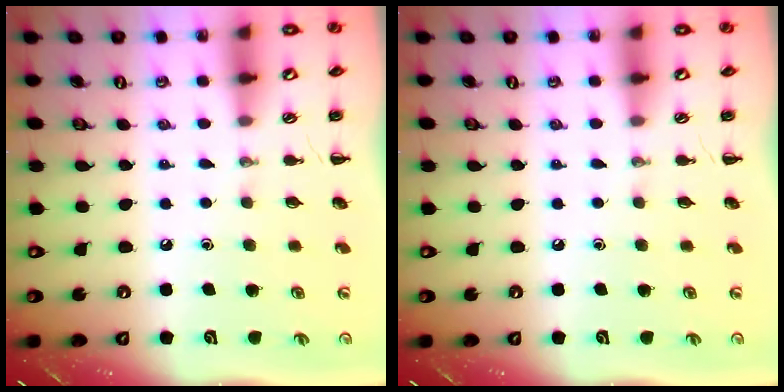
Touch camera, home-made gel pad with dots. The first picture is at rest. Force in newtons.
{"total": 0.0}